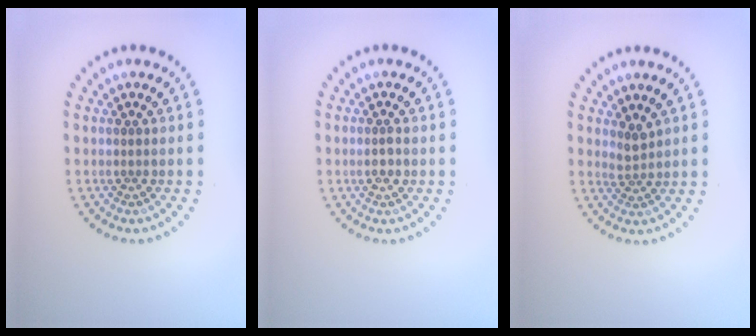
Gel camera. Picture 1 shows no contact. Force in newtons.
{"total": 1.0, "press": 1.0, "slide": 0.1}
{"total": 1.4, "press": 1.0, "slide": 1.0}